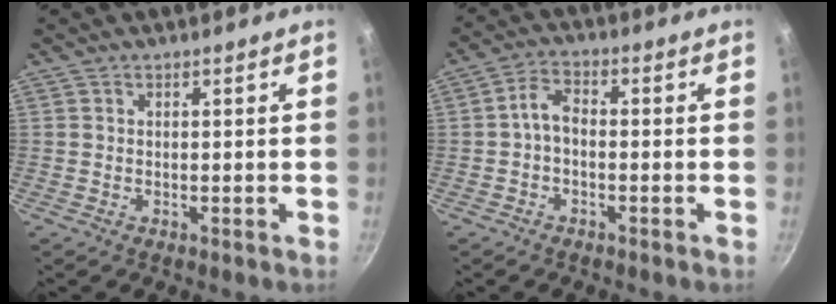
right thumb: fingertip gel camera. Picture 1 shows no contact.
{"total": 4.0, "force": [-0.9, 2.4, 3.1], "torque": [-0.061, 0.024, -0.025]}